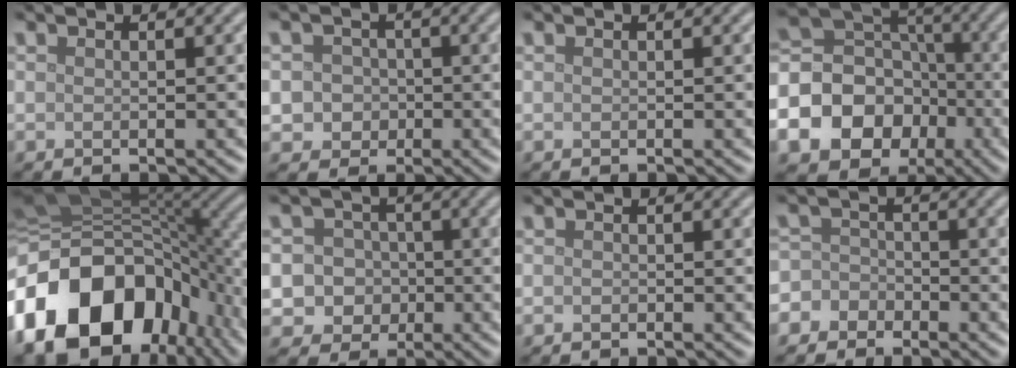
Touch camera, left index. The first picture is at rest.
{"total": 3.8, "force": [-0.4, 3.6, 1.1], "torque": [0.007, 0.017, -0.022]}
{"total": 0.0}
{"total": 16.5, "force": [-6.2, 14.2, 5.5], "torque": [-0.148, -0.028, -0.113]}
{"total": 19.3, "force": [-6.1, 13.6, 12.2], "torque": [-0.270, -0.022, -0.107]}
{"total": 7.1, "force": [-1.4, 6.7, 1.7], "torque": [-0.013, 0.008, -0.059]}
{"total": 0.0}
{"total": 4.0, "force": [-2.2, 3.4, 0.4], "torque": [0.027, 0.009, -0.060]}